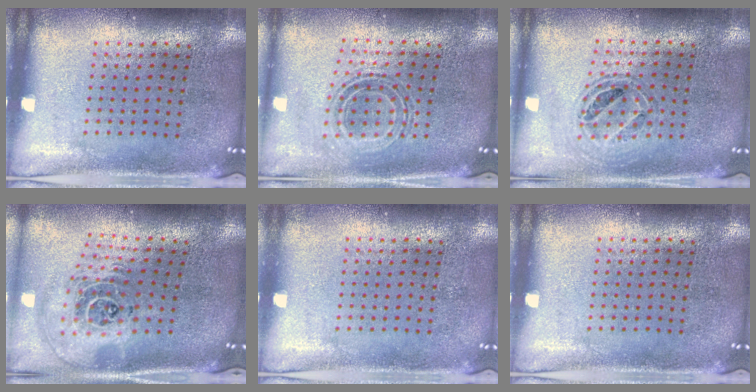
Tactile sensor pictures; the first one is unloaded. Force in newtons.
{"total": 0.8, "press": 0.8, "slide": 0.2}
{"total": 0.8, "press": 0.7, "slide": 0.2}
{"total": 2.6, "press": 1.8, "slide": 1.9}
{"total": 0.0}
{"total": 0.0}